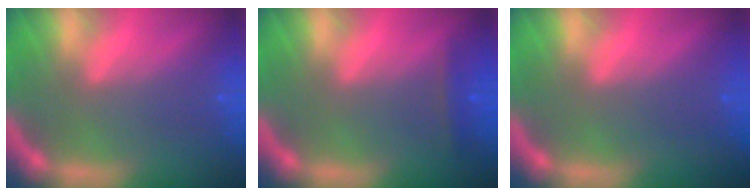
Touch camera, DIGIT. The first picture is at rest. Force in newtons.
{"total": 1.4}
{"total": 0.0}